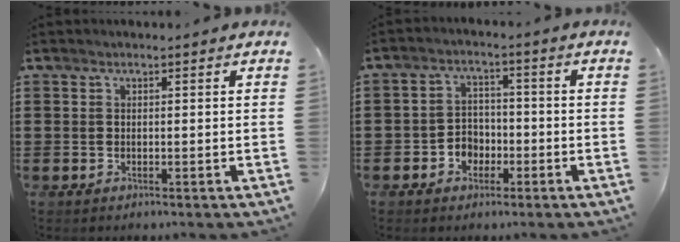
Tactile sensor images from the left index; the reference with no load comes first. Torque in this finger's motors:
{"motor_torque": [0.20, 0.37, 0.17, 0.01]}